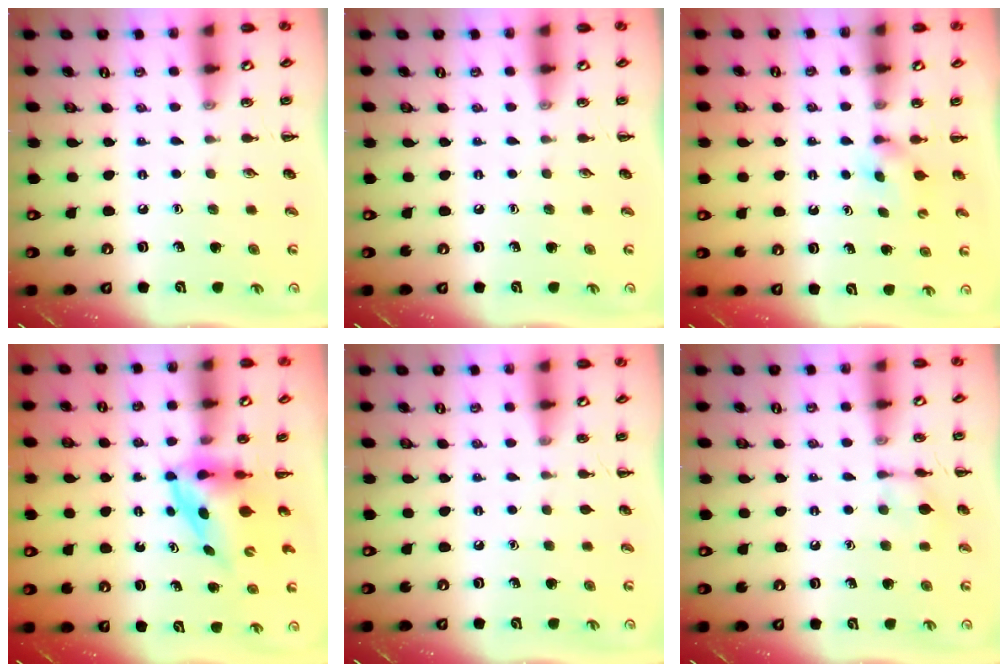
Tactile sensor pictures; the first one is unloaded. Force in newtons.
{"total": 0.0}
{"total": 3.0, "press": 2.8, "slide": 0.9}
{"total": 3.7, "press": 3.7, "slide": 0.6}
{"total": 0.0}
{"total": 6.4, "press": 6.4, "slide": 0.2}